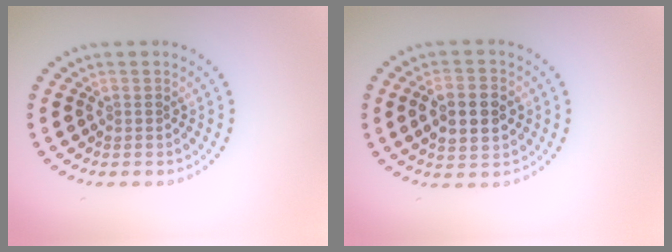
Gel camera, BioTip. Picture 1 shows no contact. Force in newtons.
{"total": 5.1, "press": 5.1, "slide": 0.2}